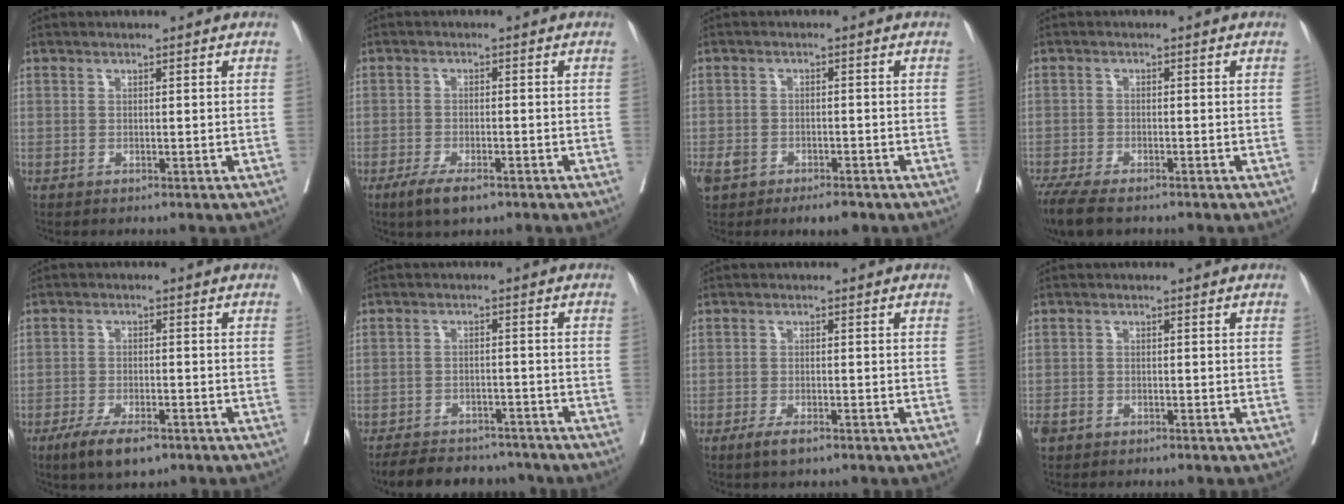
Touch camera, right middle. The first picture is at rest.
{"total": 4.9, "force": [-3.2, 1.4, 3.4], "torque": [-0.064, -0.007, -0.050]}
{"total": 5.5, "force": [-3.5, 2.7, 3.4], "torque": [-0.055, 0.002, -0.052]}
{"total": 7.3, "force": [-5.7, 2.1, 4.0], "torque": [-0.067, -0.014, -0.094]}
{"total": 6.5, "force": [-4.3, 2.0, 4.4], "torque": [-0.078, -0.009, -0.069]}
{"total": 11.3, "force": [-10.0, 4.0, 3.1], "torque": [-0.045, 0.008, -0.132]}
{"total": 2.7, "force": [-1.8, 0.7, 1.9], "torque": [-0.037, -0.003, -0.030]}
{"total": 1.8, "force": [-1.3, 1.1, 0.7], "torque": [-0.018, 0.001, -0.020]}